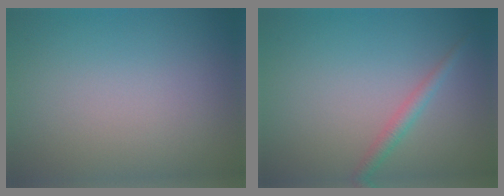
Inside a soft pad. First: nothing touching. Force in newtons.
{"total": 1.6, "press": 1.6, "slide": 0.0}